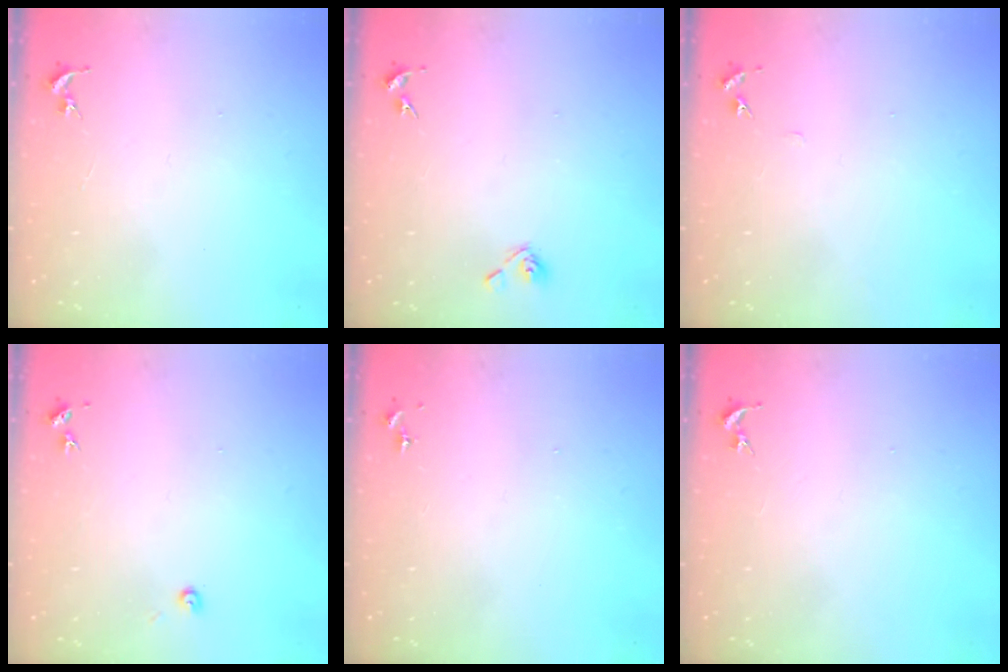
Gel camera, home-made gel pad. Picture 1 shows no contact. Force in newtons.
{"total": 5.3, "press": 4.9, "slide": 2.0}
{"total": 4.0, "press": 4.0, "slide": 0.5}
{"total": 2.7, "press": 2.7, "slide": 0.2}
{"total": 0.0}
{"total": 0.0}